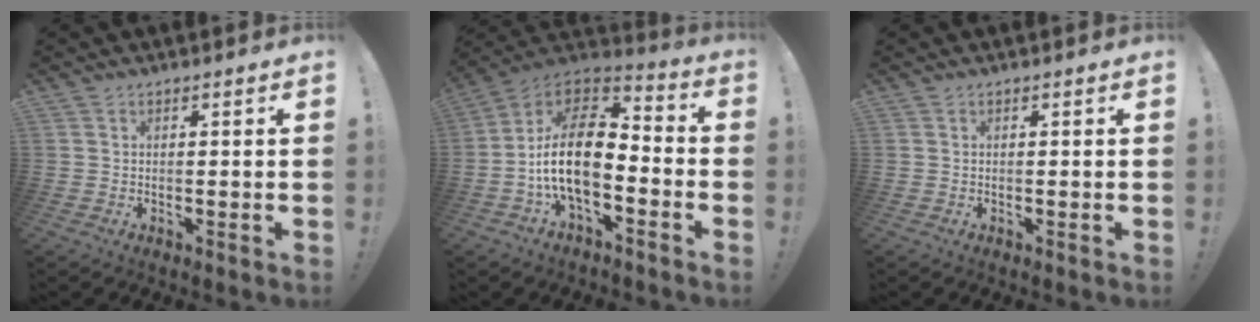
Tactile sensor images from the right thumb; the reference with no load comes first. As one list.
[{"total": 18.8, "force": [-3.4, 9.9, 15.6], "torque": [-0.293, 0.021, -0.055]}, {"total": 0.0}]